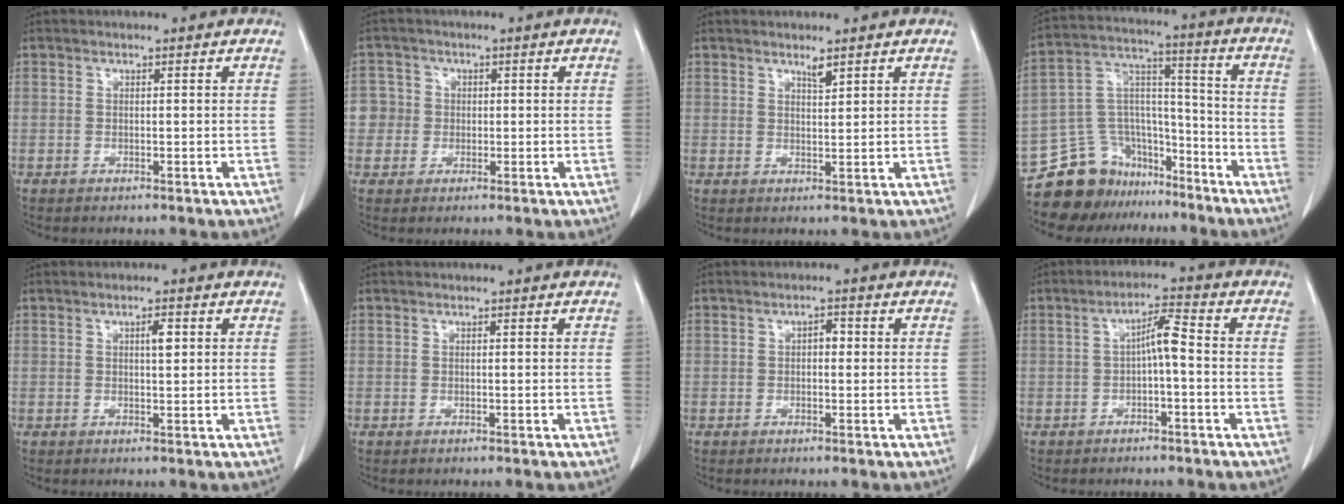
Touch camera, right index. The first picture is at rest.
{"total": 3.9, "force": [0.0, 3.9, 0.0], "torque": [0.013, 0.014, -0.001]}
{"total": 1.6, "force": [1.3, 0.1, 0.9], "torque": [-0.019, -0.005, 0.024]}
{"total": 14.4, "force": [-11.9, 7.7, 2.8], "torque": [-0.048, 0.078, -0.206]}
{"total": 1.9, "force": [0.6, 0.4, 1.8], "torque": [-0.029, 0.000, 0.010]}
{"total": 0.0}
{"total": 1.5, "force": [0.1, 0.8, 1.3], "torque": [-0.017, 0.005, -0.001]}
{"total": 4.2, "force": [-0.4, 0.5, 4.2], "torque": [-0.069, 0.016, -0.007]}